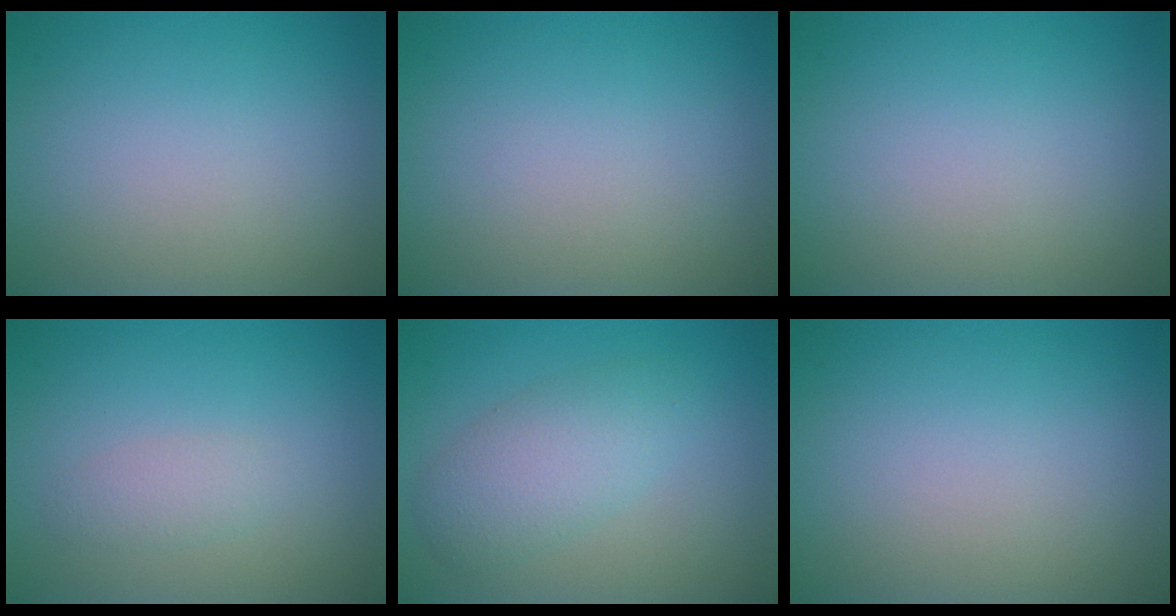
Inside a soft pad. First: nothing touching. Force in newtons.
{"total": 0.0}
{"total": 0.0}
{"total": 1.4, "press": 1.4, "slide": 0.1}
{"total": 4.0, "press": 4.0, "slide": 0.3}
{"total": 0.0}